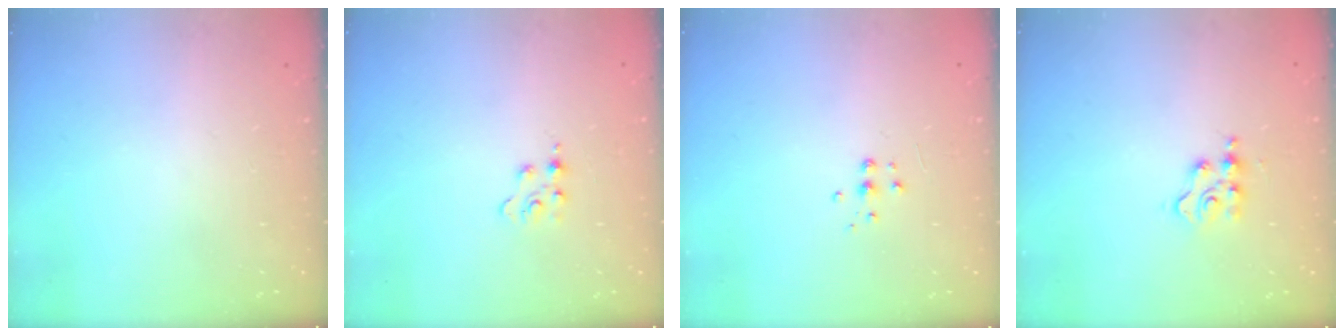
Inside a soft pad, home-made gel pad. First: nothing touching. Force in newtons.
{"total": 2.3, "press": 2.3, "slide": 0.4}
{"total": 4.8, "press": 4.7, "slide": 0.4}
{"total": 3.4, "press": 3.4, "slide": 0.4}